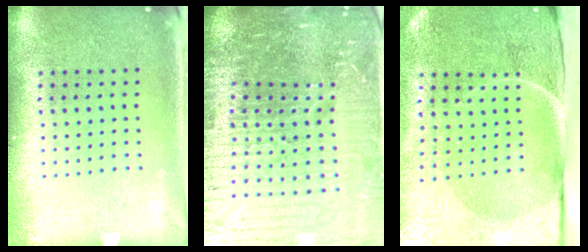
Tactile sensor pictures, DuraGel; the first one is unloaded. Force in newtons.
{"total": 6.9, "press": 6.0, "slide": 3.4}
{"total": 4.9, "press": 3.9, "slide": 3.0}